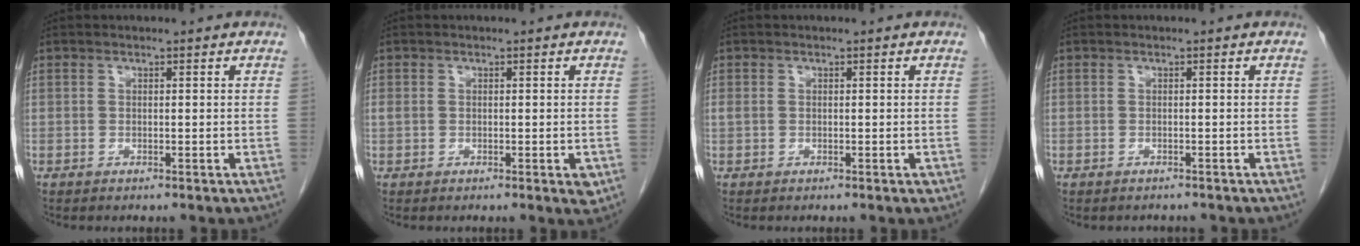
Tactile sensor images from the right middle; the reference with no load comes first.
{"total": 2.6, "force": [-0.2, 1.5, 2.1], "torque": [-0.036, 0.007, 0.005]}
{"total": 1.4, "force": [0.0, 1.0, 1.0], "torque": [-0.029, 0.007, 0.005]}
{"total": 1.7, "force": [-1.6, 0.5, 0.5], "torque": [-0.018, -0.003, -0.018]}